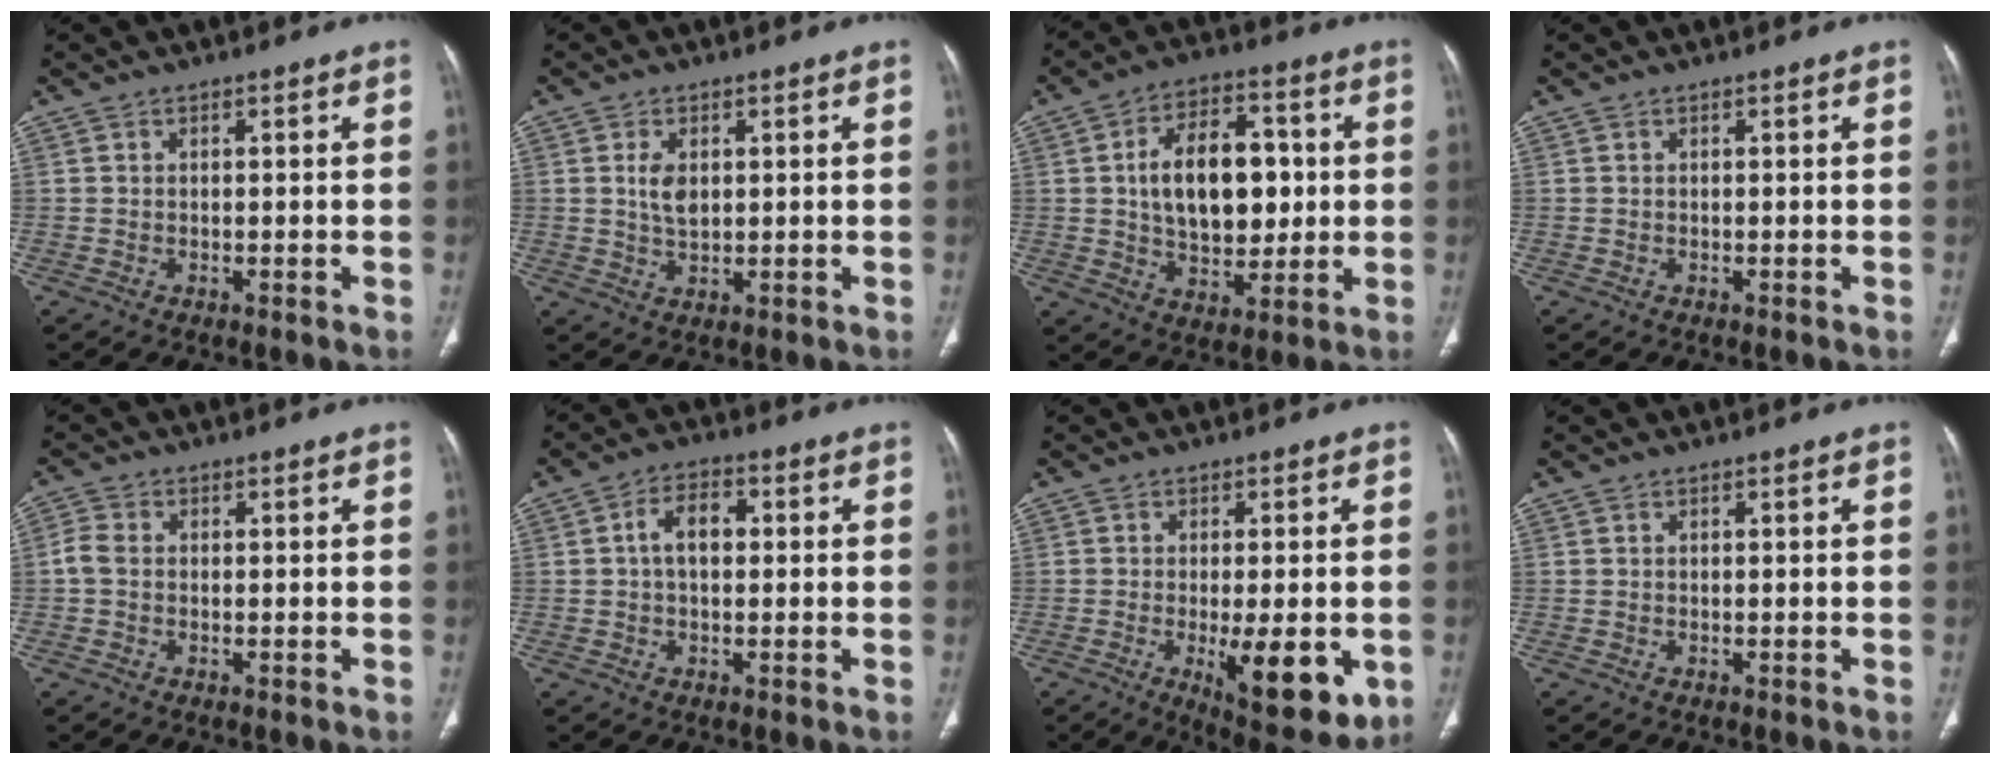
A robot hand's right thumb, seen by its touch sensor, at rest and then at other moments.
{"total": 4.1, "force": [0.9, 2.4, 3.2], "torque": [-0.054, -0.006, 0.019]}
{"total": 16.0, "force": [1.6, 9.8, 12.5], "torque": [-0.162, 0.010, 0.028]}
{"total": 0.0}
{"total": 2.7, "force": [-0.3, 2.0, 1.8], "torque": [-0.039, 0.005, -0.014]}
{"total": 5.6, "force": [0.5, 3.5, 4.4], "torque": [-0.071, 0.018, 0.002]}
{"total": 12.8, "force": [-3.4, 4.6, 11.5], "torque": [-0.148, -0.022, -0.038]}
{"total": 0.0}